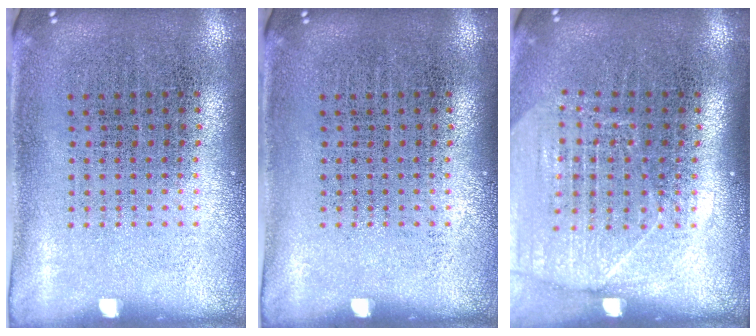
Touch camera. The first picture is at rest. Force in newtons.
{"total": 0.0}
{"total": 1.7, "press": 1.5, "slide": 0.8}